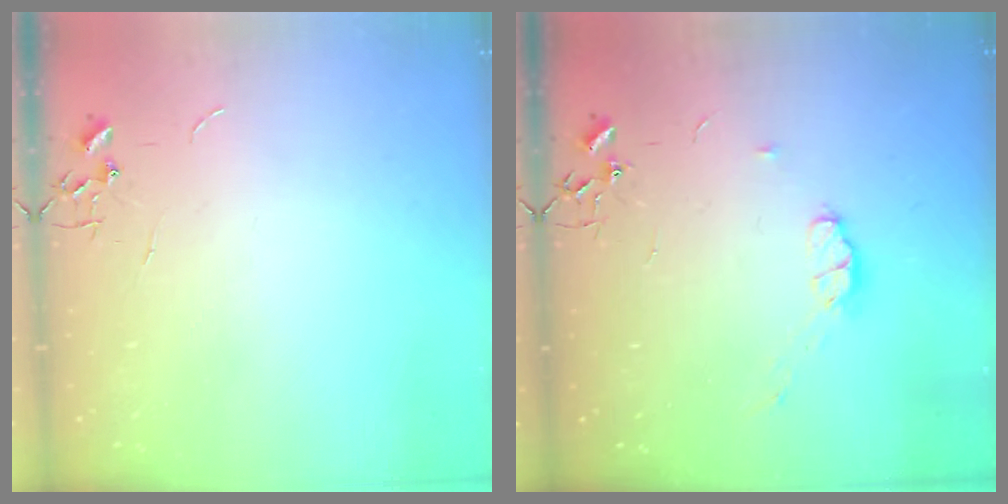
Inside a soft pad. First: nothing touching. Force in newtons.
{"total": 5.8, "press": 5.7, "slide": 0.9}